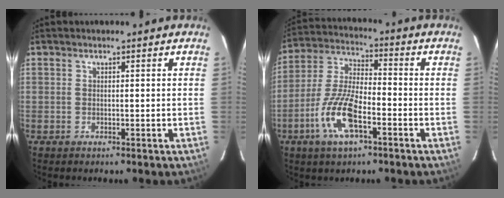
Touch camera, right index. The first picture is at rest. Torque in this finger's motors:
{"motor_torque": [1.20, -0.94, 0.46, 0.08]}